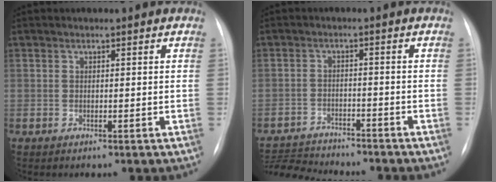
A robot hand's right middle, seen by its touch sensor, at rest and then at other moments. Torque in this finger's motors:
{"motor_torque": [0.91, -1.23, 0.12, 0.06]}